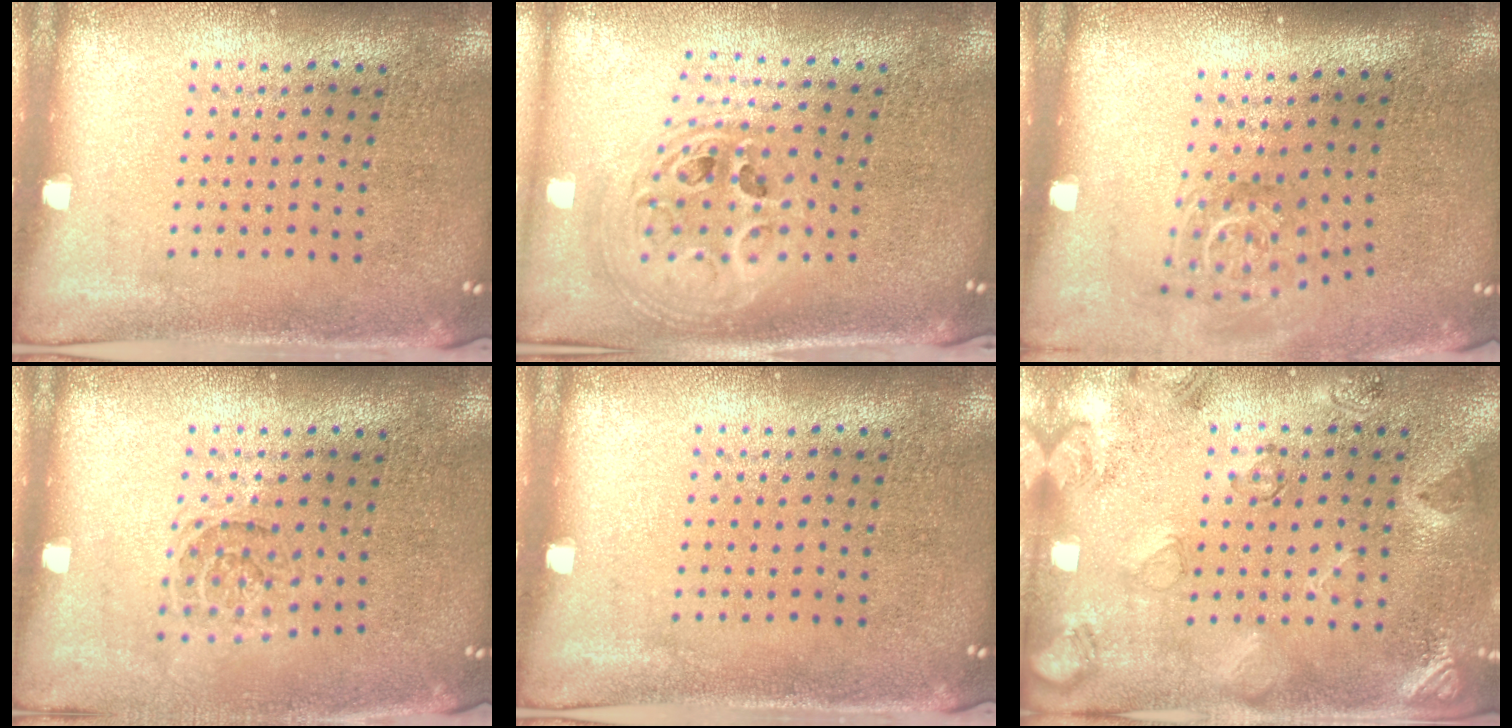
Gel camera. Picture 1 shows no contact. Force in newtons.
{"total": 2.4, "press": 1.8, "slide": 1.5}
{"total": 1.8, "press": 1.3, "slide": 1.2}
{"total": 1.2, "press": 1.1, "slide": 0.5}
{"total": 0.0}
{"total": 2.5, "press": 1.8, "slide": 1.8}